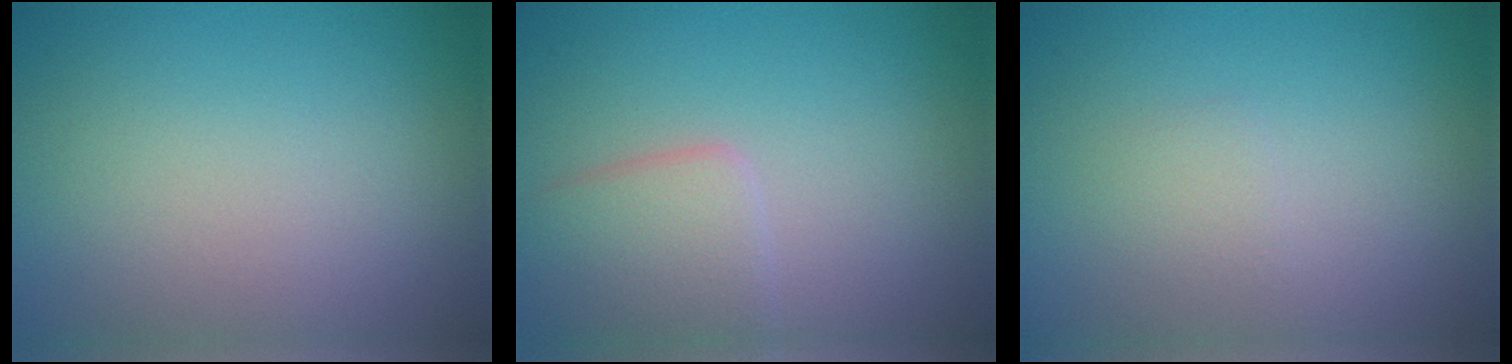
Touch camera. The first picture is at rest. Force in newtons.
{"total": 3.4, "press": 3.4, "slide": 0.3}
{"total": 1.1, "press": 1.0, "slide": 0.1}